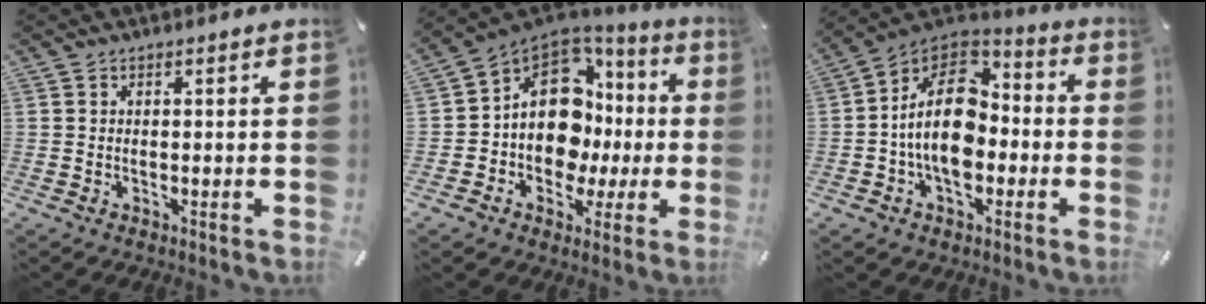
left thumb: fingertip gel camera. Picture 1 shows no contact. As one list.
[{"total": 14.5, "force": [1.1, 11.7, 8.4], "torque": [-0.164, -0.016, 0.020]}, {"total": 17.3, "force": [-2.1, 11.8, 12.4], "torque": [-0.238, 0.016, -0.043]}]